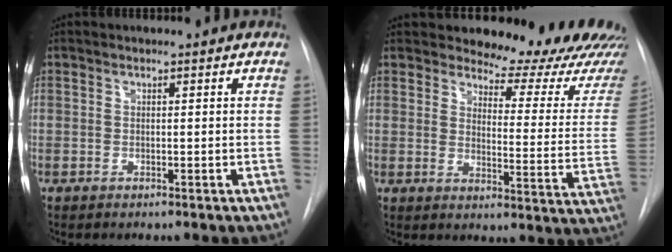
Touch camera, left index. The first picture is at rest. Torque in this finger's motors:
{"motor_torque": [0.46, -0.41, 0.43, 0.04]}